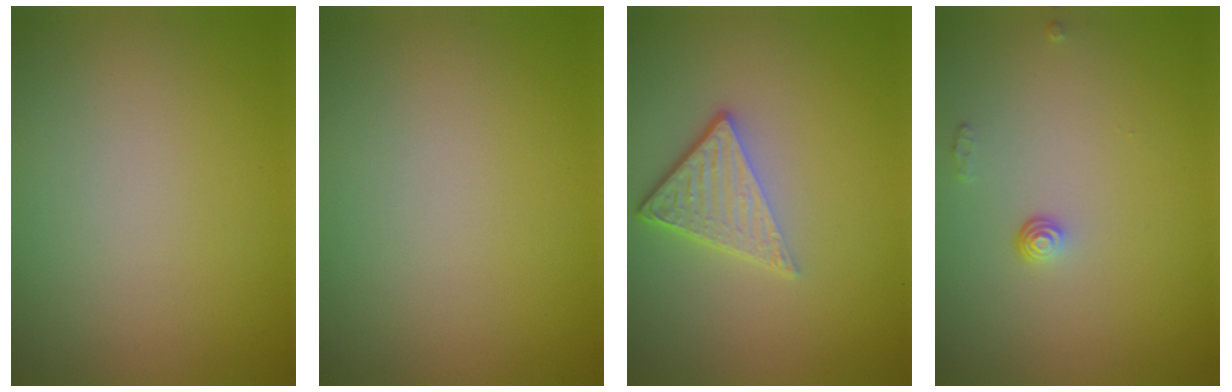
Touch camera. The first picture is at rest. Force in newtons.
{"total": 0.0}
{"total": 3.7, "press": 2.7, "slide": 2.6}
{"total": 1.0, "press": 0.7, "slide": 0.8}